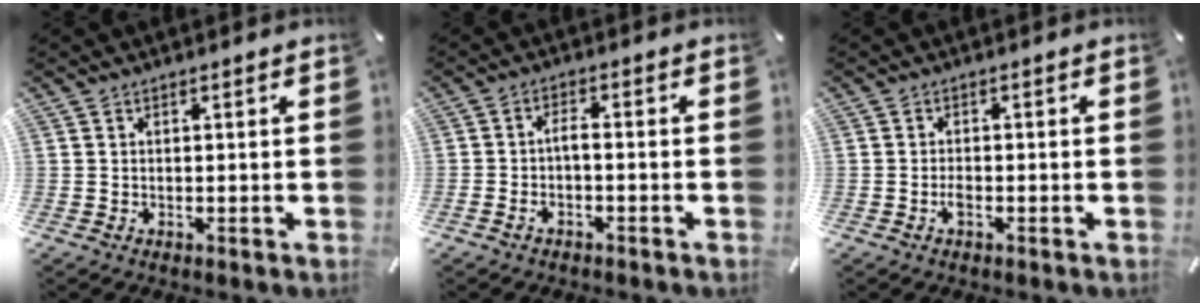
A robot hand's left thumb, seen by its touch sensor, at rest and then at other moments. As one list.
[{"total": 2.8, "force": [-1.2, 0.8, 2.4], "torque": [-0.043, 0.009, -0.023]}, {"total": 1.6, "force": [-0.8, 0.7, 1.2], "torque": [-0.025, 0.002, -0.016]}]